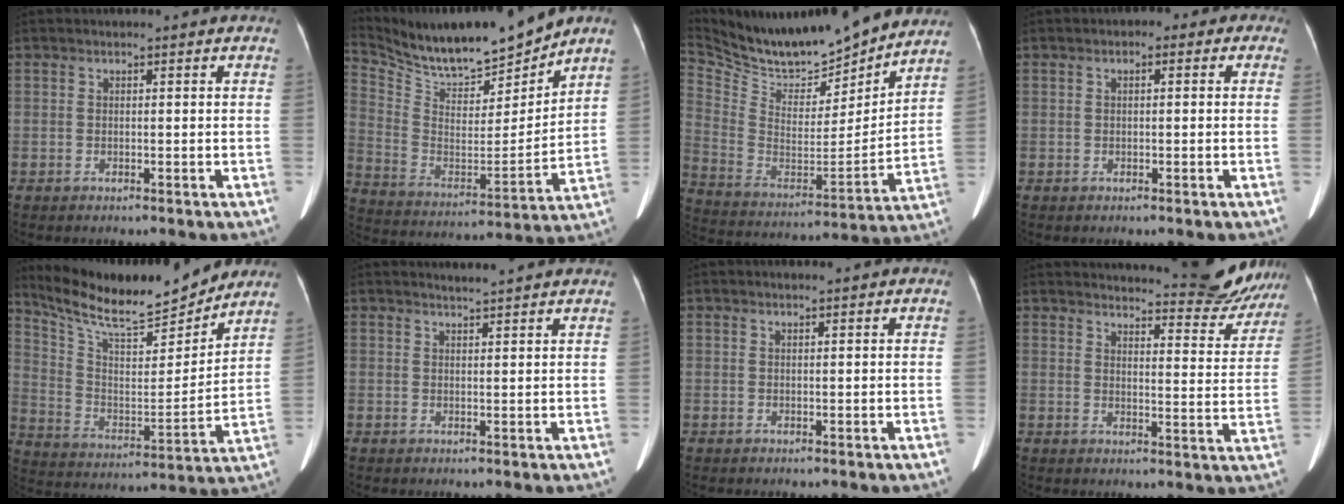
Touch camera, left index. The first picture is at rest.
{"total": 17.3, "force": [15.7, 2.3, 6.7], "torque": [-0.140, -0.014, 0.280]}
{"total": 20.6, "force": [19.0, 4.1, 6.7], "torque": [-0.139, -0.020, 0.315]}
{"total": 2.9, "force": [0.7, 1.2, 2.6], "torque": [-0.035, 0.020, 0.003]}
{"total": 18.9, "force": [17.0, 3.0, 7.9], "torque": [-0.146, -0.006, 0.281]}
{"total": 3.1, "force": [2.9, -0.4, 0.8], "torque": [-0.015, 0.008, 0.039]}
{"total": 0.5, "force": [0.4, 0.0, 0.3], "torque": [-0.011, 0.003, 0.008]}
{"total": 13.4, "force": [13.1, 1.2, 2.9], "torque": [-0.028, -0.053, 0.145]}